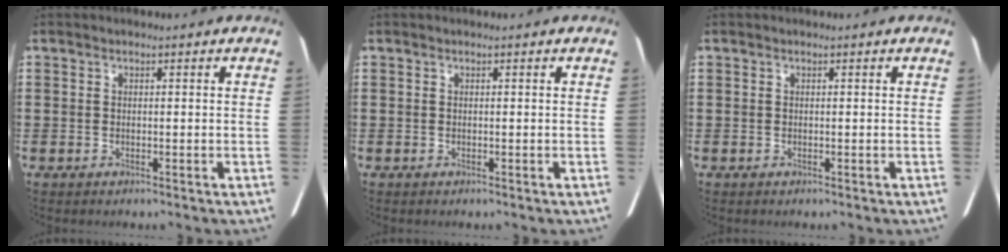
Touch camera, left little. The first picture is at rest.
{"total": 0.0}
{"total": 0.0}